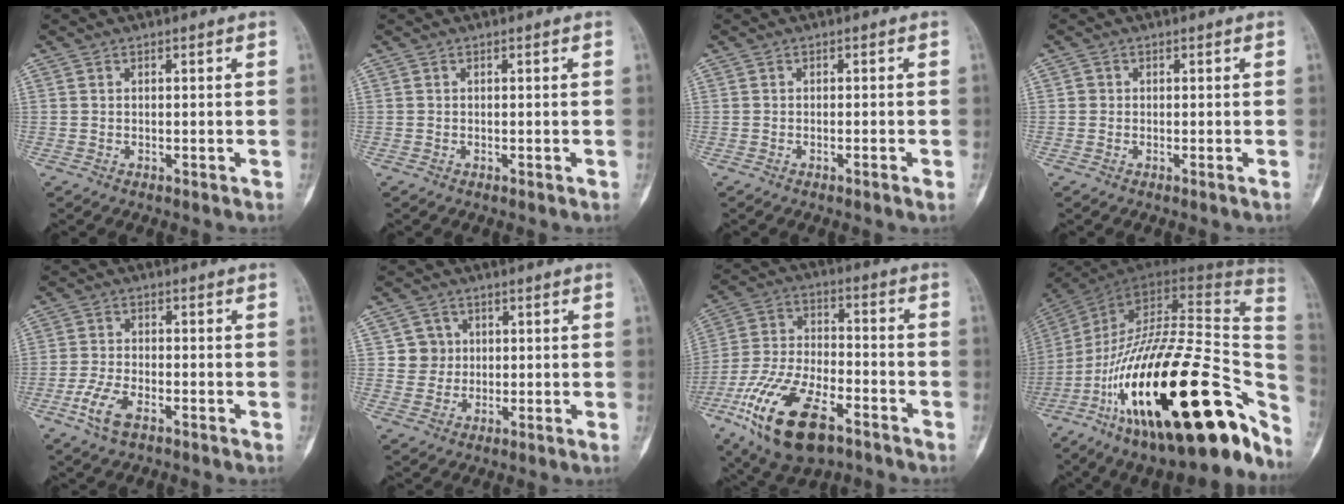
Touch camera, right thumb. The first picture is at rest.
{"total": 0.0}
{"total": 1.1, "force": [-0.5, 0.2, 0.9], "torque": [-0.014, 0.004, -0.007]}
{"total": 1.0, "force": [-0.1, 0.9, 0.4], "torque": [0.001, 0.002, -0.005]}
{"total": 6.2, "force": [-3.3, 2.9, 4.4], "torque": [-0.093, 0.012, -0.065]}
{"total": 4.5, "force": [0.8, 4.4, 0.3], "torque": [0.030, 0.004, 0.010]}
{"total": 20.1, "force": [-10.7, 9.3, 14.2], "torque": [-0.277, 0.038, -0.190]}
{"total": 39.8, "force": [-15.0, 14.9, 33.7], "torque": [-0.449, 0.067, -0.239]}